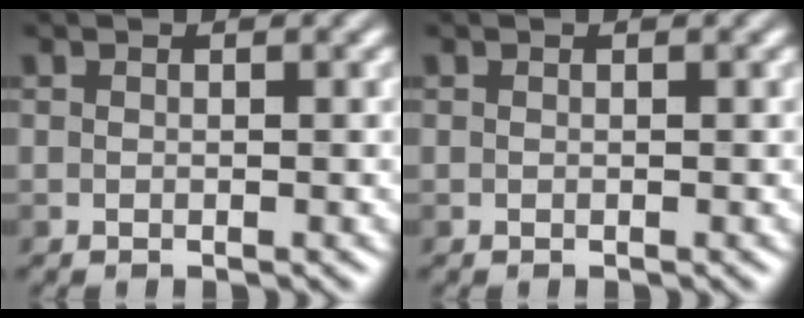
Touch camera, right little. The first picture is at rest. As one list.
[{"total": 0.0}]